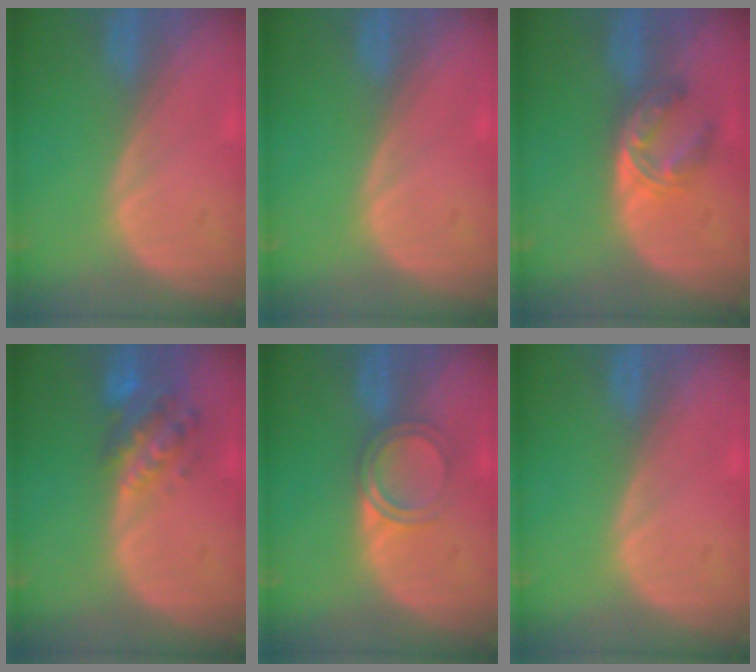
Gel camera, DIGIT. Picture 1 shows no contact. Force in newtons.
{"total": 0.0}
{"total": 6.0, "press": 4.9, "slide": 3.4}
{"total": 6.3, "press": 5.8, "slide": 2.5}
{"total": 3.7, "press": 3.6, "slide": 0.3}
{"total": 0.0}